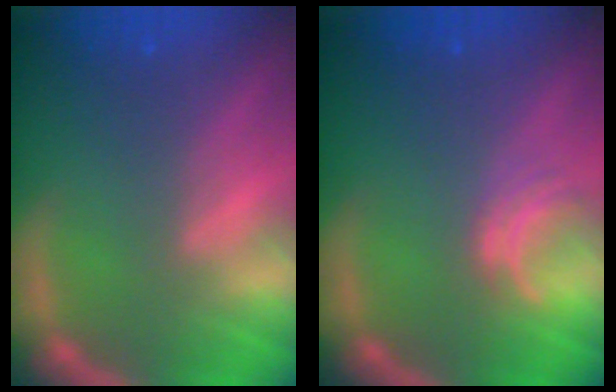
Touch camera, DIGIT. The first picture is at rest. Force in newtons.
{"total": 2.0}